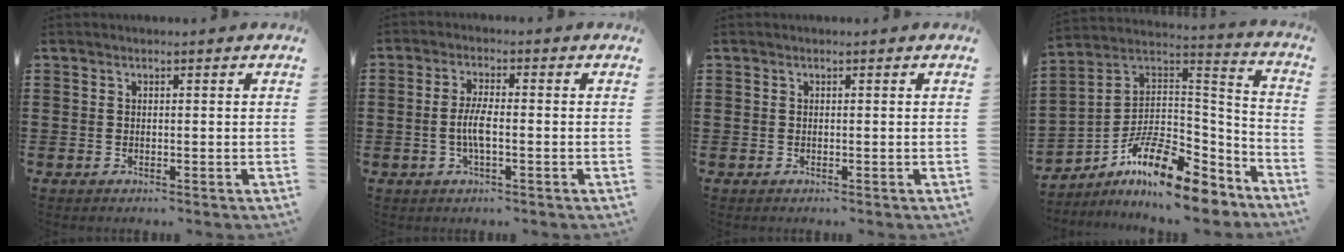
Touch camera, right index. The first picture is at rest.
{"total": 4.0, "force": [-0.9, 0.8, 3.8], "torque": [-0.090, -0.008, -0.024]}
{"total": 0.0}
{"total": 12.7, "force": [-8.5, 4.0, 8.5], "torque": [-0.156, 0.022, -0.157]}